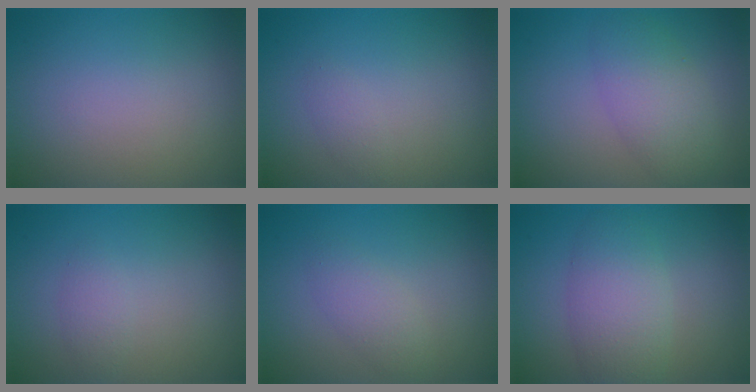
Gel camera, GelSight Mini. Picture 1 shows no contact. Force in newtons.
{"total": 0.9, "press": 0.9, "slide": 0.0}
{"total": 4.2, "press": 4.2, "slide": 0.3}
{"total": 1.1, "press": 1.1, "slide": 0.1}
{"total": 1.9, "press": 1.9, "slide": 0.1}
{"total": 4.4, "press": 4.3, "slide": 0.2}